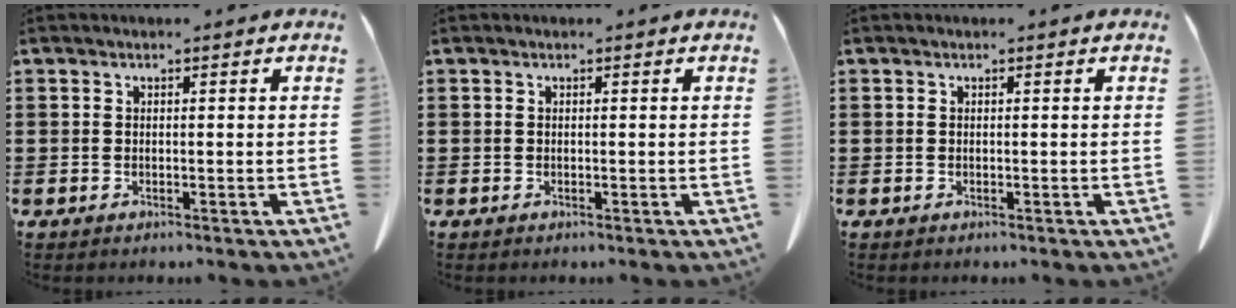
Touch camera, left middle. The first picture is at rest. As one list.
[{"total": 0.0}, {"total": 0.0}]